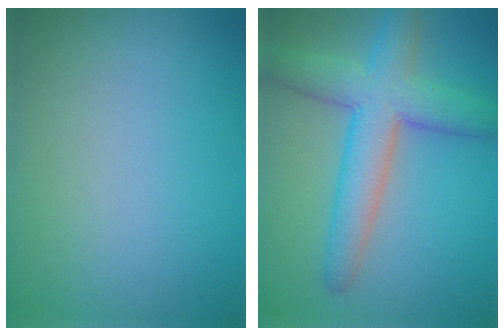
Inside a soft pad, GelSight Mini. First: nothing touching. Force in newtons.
{"total": 6.9, "press": 6.9, "slide": 0.4}